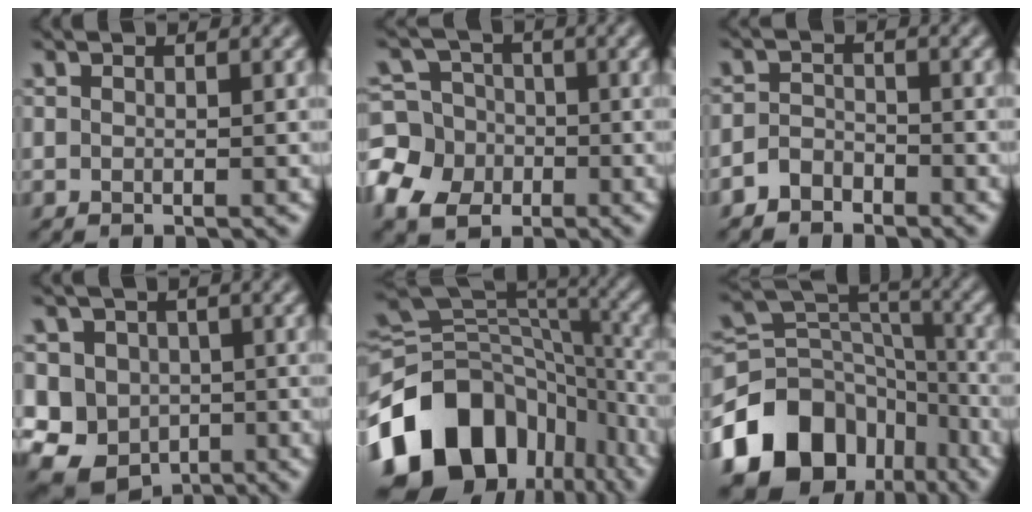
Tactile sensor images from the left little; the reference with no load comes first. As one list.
[{"total": 8.5, "force": [-3.2, 7.4, 2.8], "torque": [-0.070, -0.010, -0.087]}, {"total": 1.9, "force": [-1.6, 1.0, 0.3], "torque": [-0.002, 0.011, -0.034]}, {"total": 7.5, "force": [-1.2, 6.8, 2.8], "torque": [-0.044, 0.007, -0.046]}, {"total": 15.0, "force": [-7.3, 10.5, 7.9], "torque": [-0.168, 0.010, -0.131]}, {"total": 12.1, "force": [-6.7, 8.7, 5.2], "torque": [-0.106, 0.013, -0.123]}]